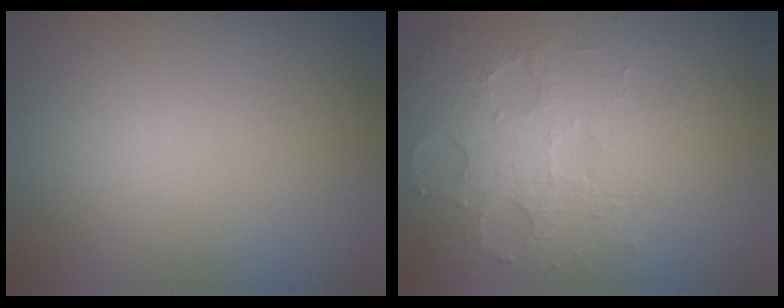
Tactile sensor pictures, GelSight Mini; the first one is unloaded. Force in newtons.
{"total": 3.8, "press": 3.3, "slide": 1.9}